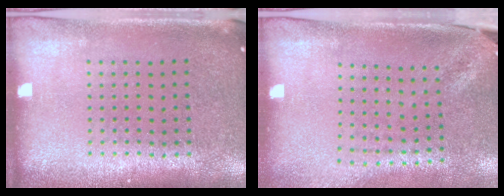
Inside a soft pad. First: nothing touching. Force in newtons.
{"total": 1.8, "press": 1.4, "slide": 1.2}